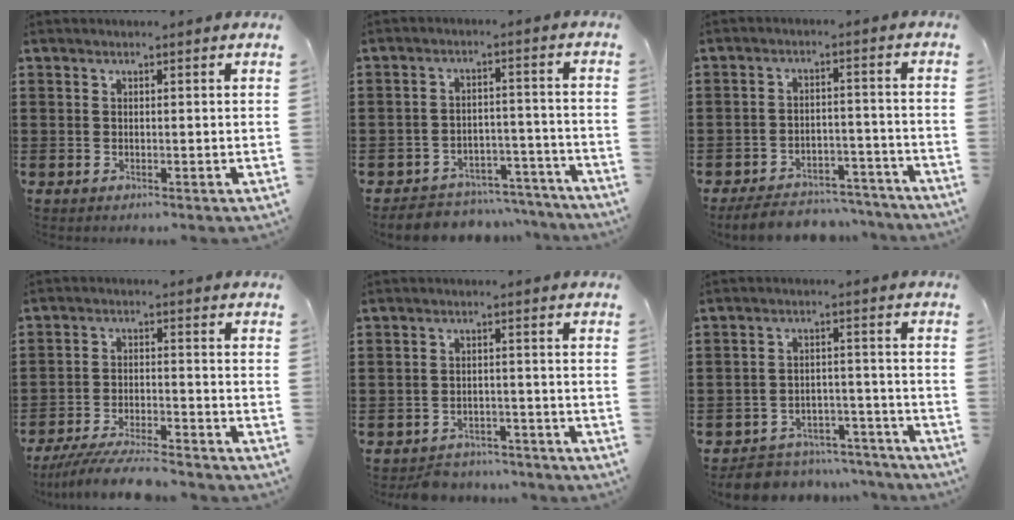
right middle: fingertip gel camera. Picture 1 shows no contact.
{"total": 5.2, "force": [-5.0, 1.4, 0.3], "torque": [-0.005, 0.019, -0.103]}
{"total": 5.9, "force": [-5.7, 1.3, 1.0], "torque": [-0.017, 0.016, -0.112]}
{"total": 7.0, "force": [-6.4, 0.8, 2.5], "torque": [-0.053, -0.001, -0.124]}
{"total": 3.3, "force": [-3.1, 0.8, -0.3], "torque": [-0.003, 0.003, -0.070]}
{"total": 6.3, "force": [-6.1, 1.4, 0.5], "torque": [-0.008, 0.021, -0.122]}